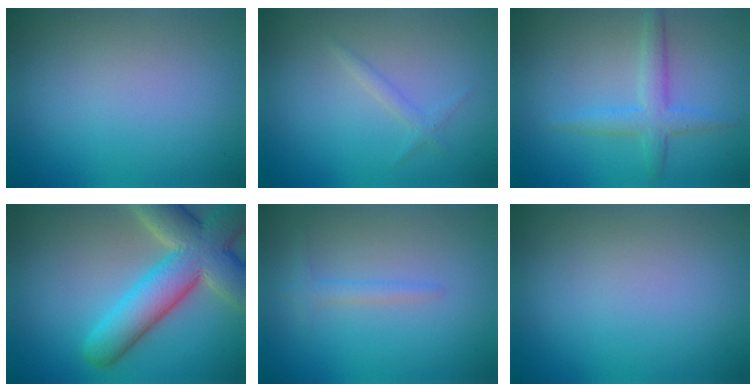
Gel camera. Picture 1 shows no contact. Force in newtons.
{"total": 1.1, "press": 1.1, "slide": 0.1}
{"total": 2.7, "press": 2.7, "slide": 0.1}
{"total": 9.9, "press": 9.9, "slide": 0.8}
{"total": 1.3, "press": 1.3, "slide": 0.1}
{"total": 0.0}